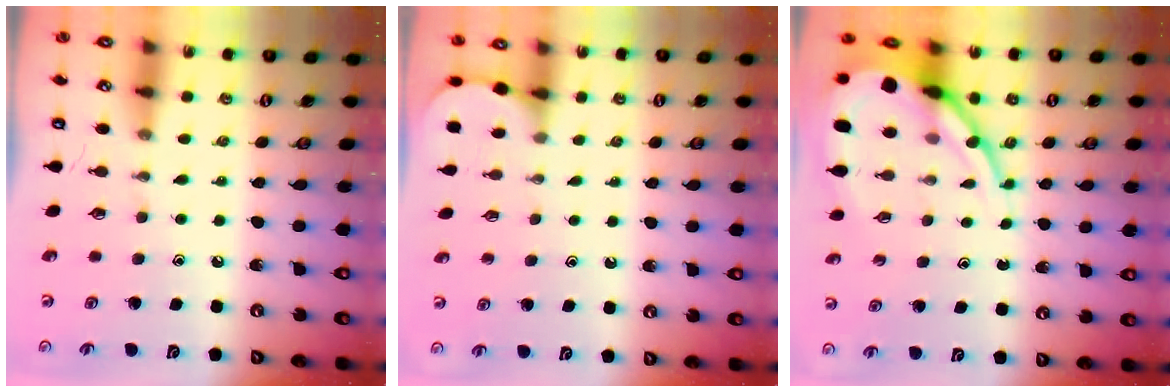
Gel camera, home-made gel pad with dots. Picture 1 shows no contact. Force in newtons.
{"total": 1.8, "press": 1.8, "slide": 0.2}
{"total": 13.0, "press": 12.9, "slide": 1.4}